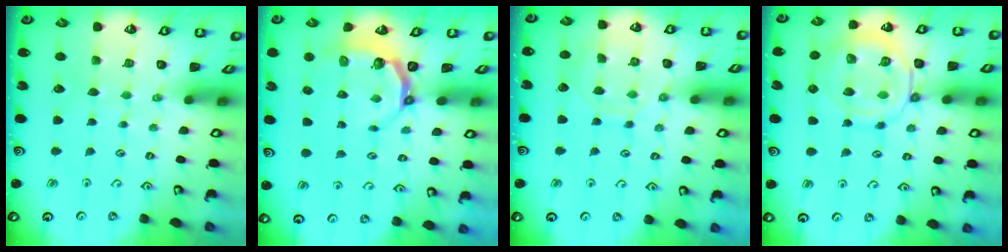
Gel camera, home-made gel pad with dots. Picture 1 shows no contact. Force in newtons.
{"total": 5.2, "press": 4.3, "slide": 2.9}
{"total": 8.9, "press": 8.9, "slide": 0.8}
{"total": 12.4, "press": 12.3, "slide": 1.5}